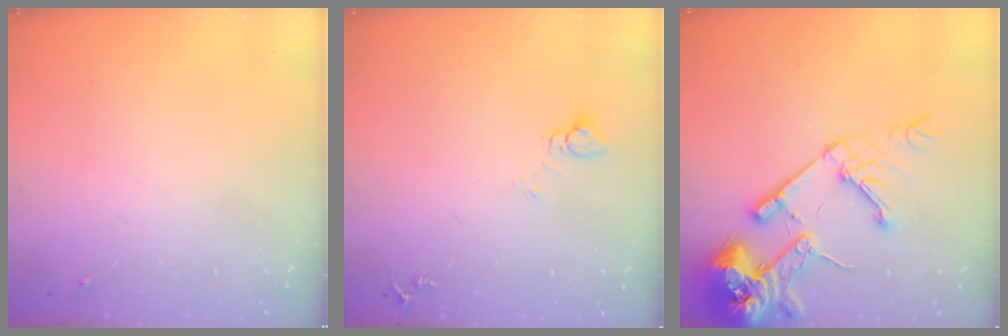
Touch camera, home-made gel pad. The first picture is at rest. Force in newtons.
{"total": 4.0, "press": 4.0, "slide": 0.4}
{"total": 18.4, "press": 18.2, "slide": 2.5}